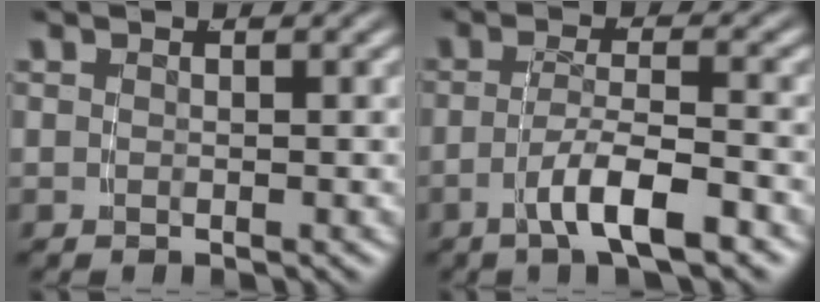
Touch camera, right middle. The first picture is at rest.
{"total": 4.1, "force": [-2.2, 0.3, 3.5], "torque": [-0.062, -0.008, -0.032]}